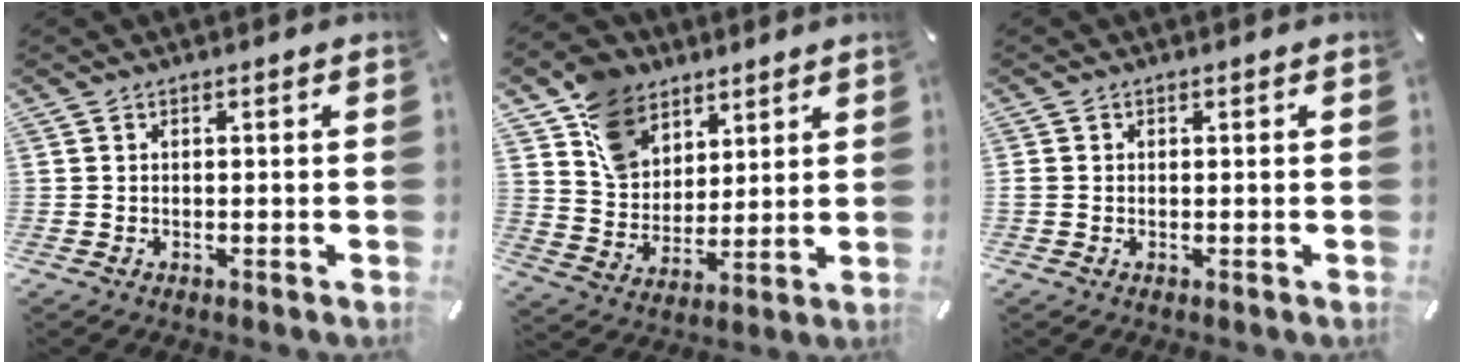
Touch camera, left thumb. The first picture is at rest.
{"total": 11.6, "force": [7.3, 8.5, 3.1], "torque": [-0.076, -0.035, 0.144]}
{"total": 0.7, "force": [0.0, 0.6, 0.3], "torque": [-0.006, 0.004, -0.001]}